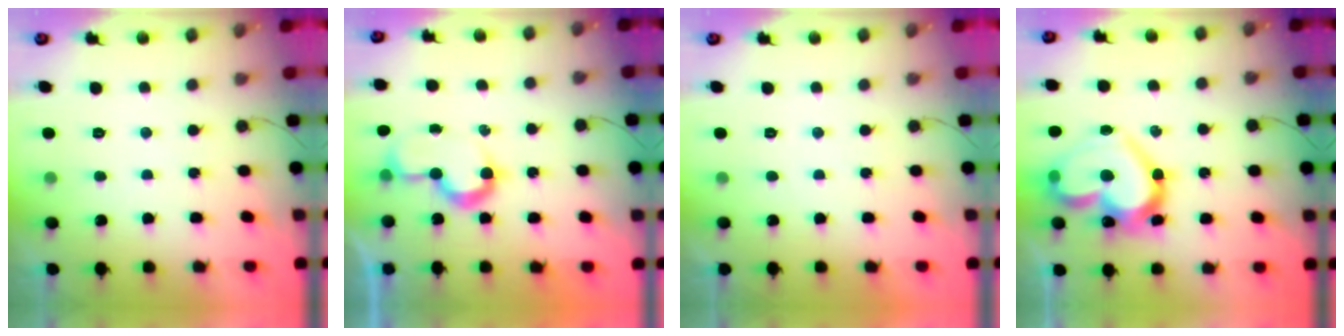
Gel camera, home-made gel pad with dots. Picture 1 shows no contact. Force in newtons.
{"total": 8.3, "press": 8.3, "slide": 0.2}
{"total": 1.9, "press": 1.9, "slide": 0.0}
{"total": 23.8, "press": 23.8, "slide": 1.8}